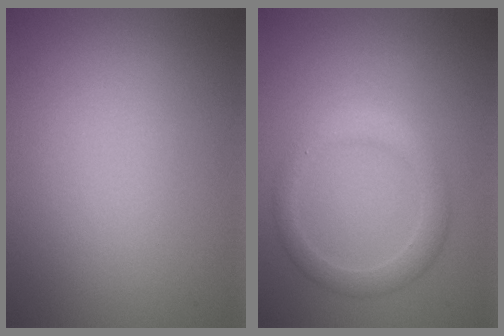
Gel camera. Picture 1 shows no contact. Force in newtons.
{"total": 2.6, "press": 2.6, "slide": 0.2}